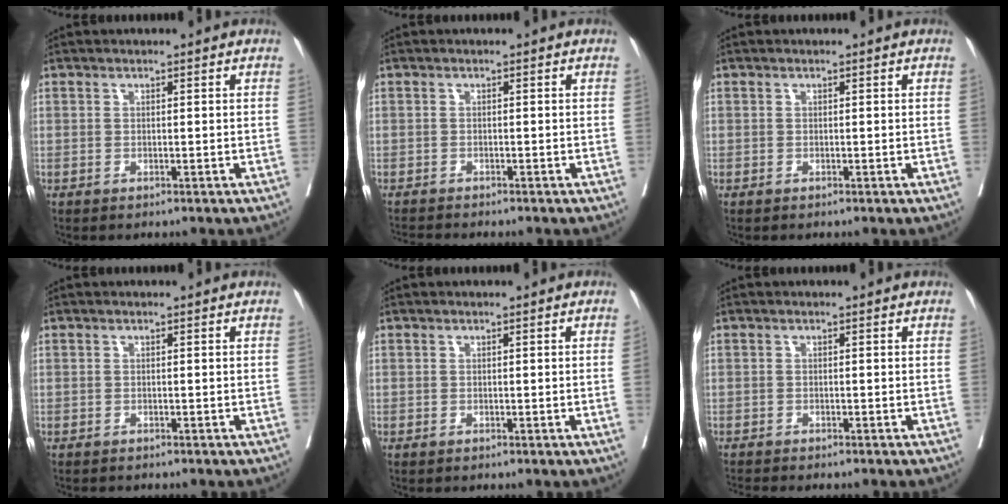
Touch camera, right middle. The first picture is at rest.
{"total": 2.5, "force": [-2.5, -0.2, 0.5], "torque": [-0.006, -0.010, -0.042]}
{"total": 0.0}
{"total": 1.4, "force": [-1.3, 0.4, 0.4], "torque": [-0.010, -0.004, -0.018]}
{"total": 0.6, "force": [0.0, -0.3, 0.5], "torque": [0.000, 0.002, 0.002]}
{"total": 3.5, "force": [-3.3, 0.2, 1.2], "torque": [-0.014, -0.009, -0.051]}